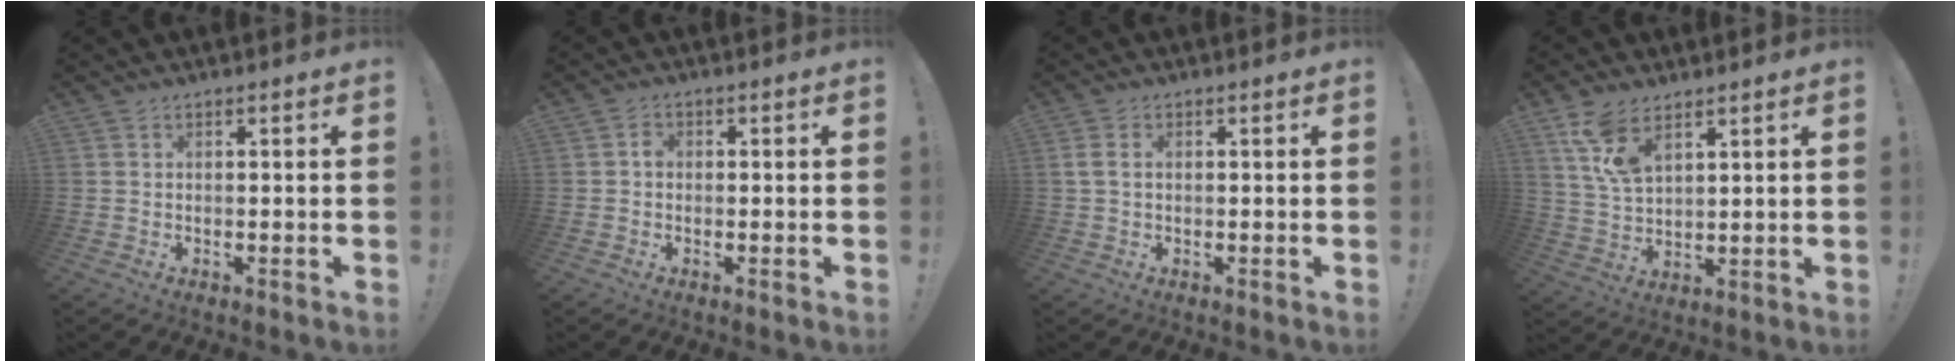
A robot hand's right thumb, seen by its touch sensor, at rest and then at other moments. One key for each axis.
{"total": 1.6, "fx": -0.5, "fy": 1.2, "fz": 0.9, "tx": -0.017, "ty": 0.006, "tz": -0.009}
{"total": 2.5, "fx": 0.3, "fy": 1.7, "fz": 1.8, "tx": -0.043, "ty": 0.010, "tz": 0.007}
{"total": 9.6, "fx": 6.0, "fy": 4.7, "fz": 5.8, "tx": -0.118, "ty": -0.016, "tz": 0.117}